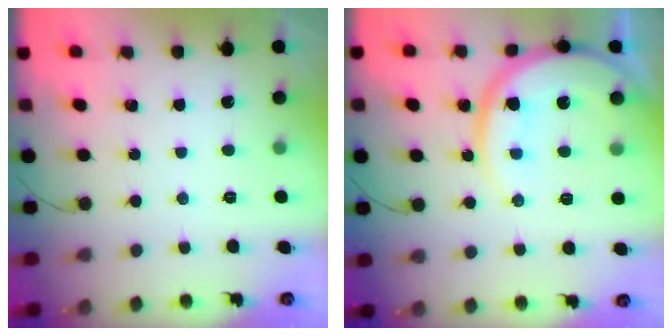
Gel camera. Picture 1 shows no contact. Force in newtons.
{"total": 14.6, "press": 14.5, "slide": 1.5}